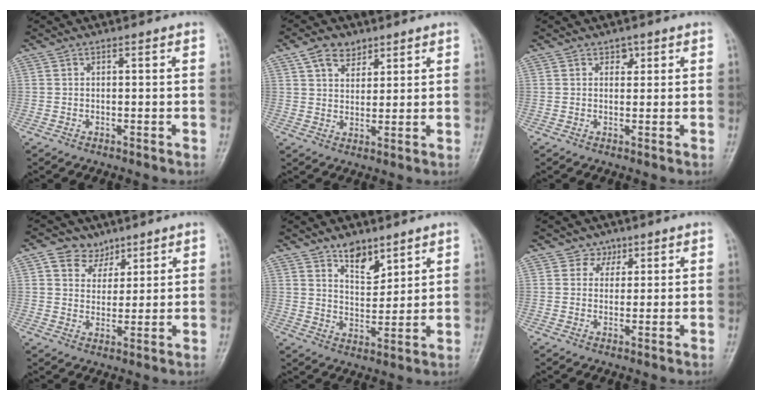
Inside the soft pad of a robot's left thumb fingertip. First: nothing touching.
{"total": 6.0, "force": [3.7, 3.9, 2.6], "torque": [-0.020, -0.022, 0.066]}
{"total": 1.7, "force": [1.0, 1.2, 0.7], "torque": [0.005, -0.003, 0.011]}
{"total": 5.8, "force": [3.6, 4.4, 1.3], "torque": [0.003, -0.017, 0.059]}
{"total": 6.9, "force": [4.8, 3.4, 3.4], "torque": [-0.031, -0.039, 0.088]}
{"total": 2.7, "force": [1.6, 2.2, 0.1], "torque": [0.020, -0.006, 0.019]}